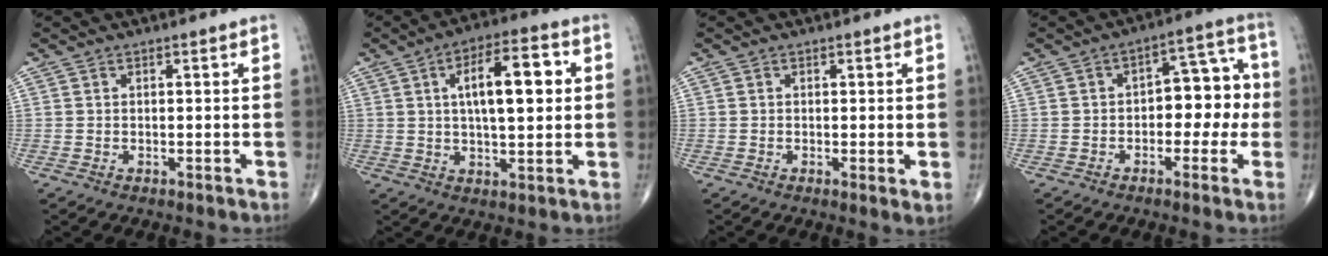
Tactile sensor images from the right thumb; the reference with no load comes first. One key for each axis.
{"total": 12.7, "fx": 2.6, "fy": 4.9, "fz": 11.5, "tx": -0.163, "ty": 0.008, "tz": 0.037}
{"total": 1.6, "fx": 0.0, "fy": 0.3, "fz": 1.6, "tx": -0.027, "ty": -0.007, "tz": -0.004}
{"total": 7.8, "fx": -1.4, "fy": 5.0, "fz": 5.8, "tx": -0.039, "ty": 0.040, "tz": -0.030}